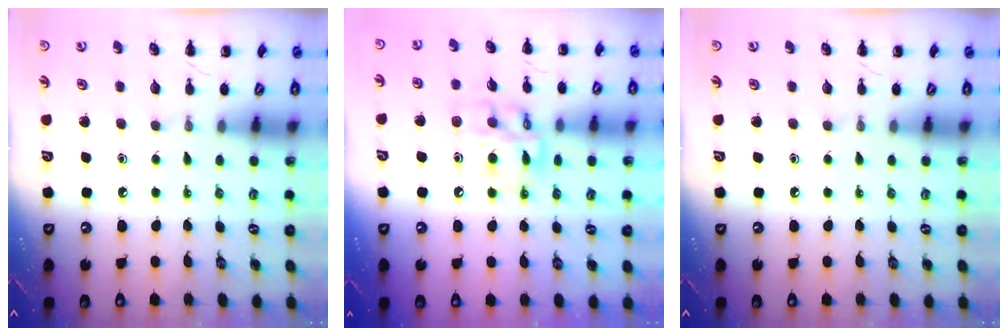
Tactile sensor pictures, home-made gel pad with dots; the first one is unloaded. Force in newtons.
{"total": 12.3, "press": 12.2, "slide": 2.0}
{"total": 0.0}